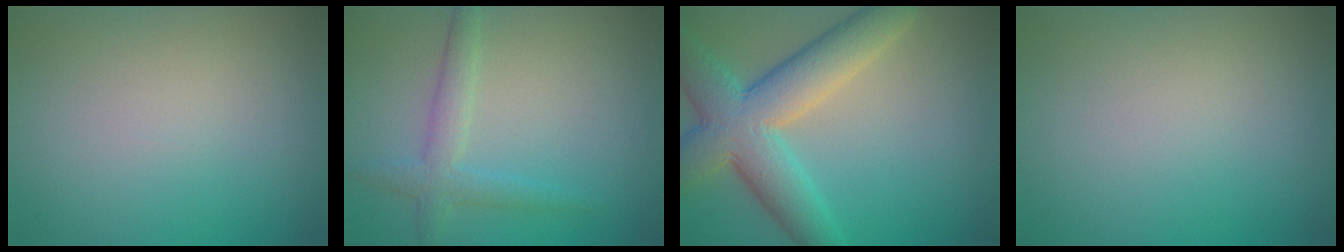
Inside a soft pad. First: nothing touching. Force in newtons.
{"total": 2.8, "press": 2.8, "slide": 0.1}
{"total": 8.7, "press": 8.7, "slide": 0.4}
{"total": 0.0}